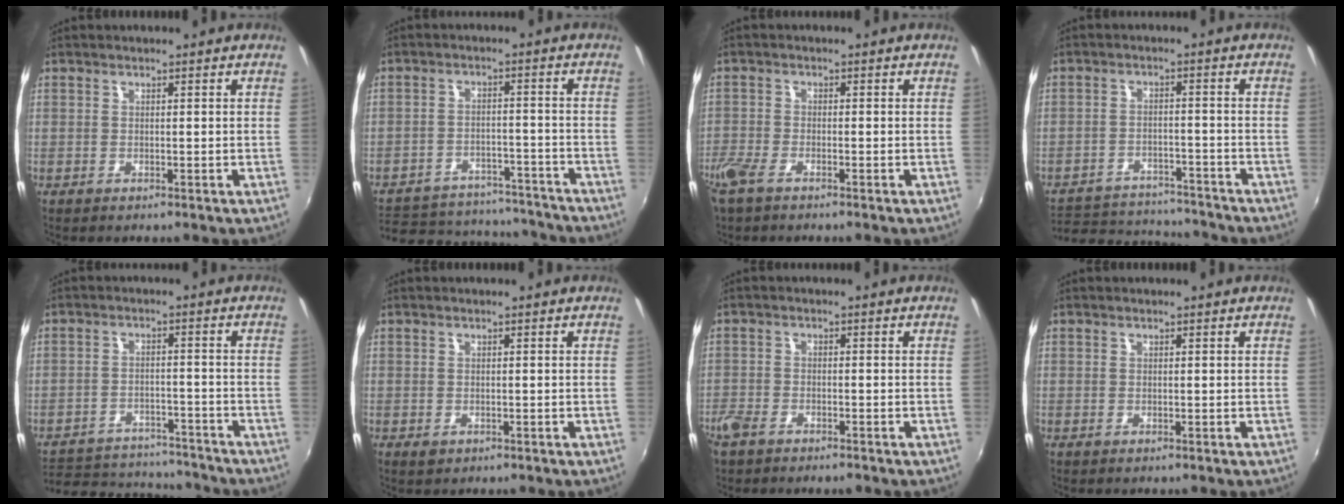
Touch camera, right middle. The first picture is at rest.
{"total": 21.5, "force": [-17.9, 9.0, 7.9], "torque": [-0.178, 0.020, -0.223]}
{"total": 4.8, "force": [-3.5, 1.7, 2.8], "torque": [-0.077, -0.010, -0.074]}
{"total": 15.6, "force": [-13.8, 5.4, 5.0], "torque": [-0.122, 0.006, -0.192]}
{"total": 17.7, "force": [-15.2, 6.7, 6.1], "torque": [-0.145, 0.009, -0.204]}
{"total": 1.1, "force": [-0.5, 0.9, 0.5], "torque": [-0.007, -0.004, -0.008]}
{"total": 4.7, "force": [-3.5, 2.2, 2.1], "torque": [-0.060, -0.009, -0.070]}
{"total": 0.0}